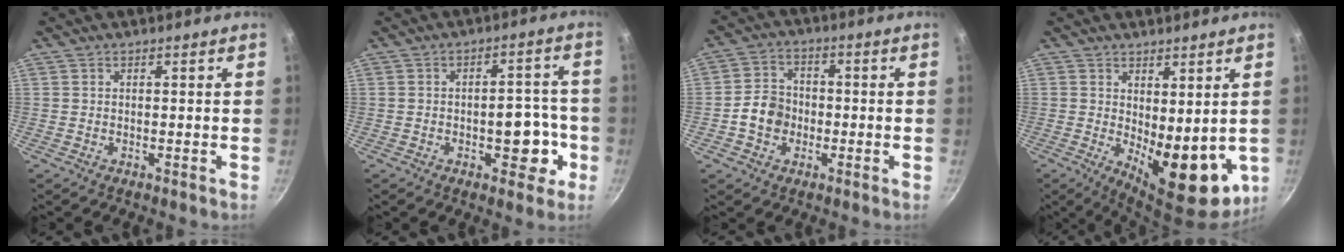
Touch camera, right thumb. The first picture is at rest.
{"total": 8.5, "force": [-2.7, 4.9, 6.4], "torque": [-0.041, 0.028, -0.033]}
{"total": 6.9, "force": [-1.7, 5.8, 3.3], "torque": [-0.033, 0.021, -0.040]}
{"total": 12.3, "force": [0.2, 5.9, 10.9], "torque": [-0.122, -0.026, 0.019]}